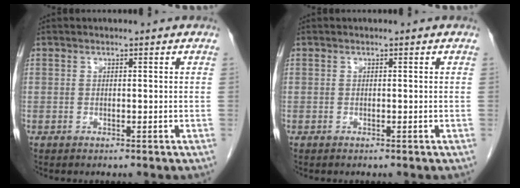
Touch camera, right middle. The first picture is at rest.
{"total": 0.0}